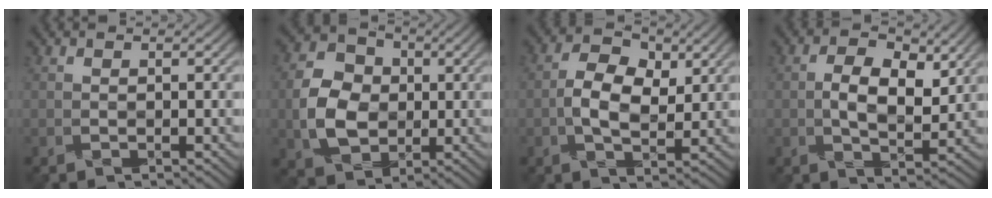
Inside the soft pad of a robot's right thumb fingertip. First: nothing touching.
{"total": 8.0, "force": [-0.4, 6.4, 4.7], "torque": [-0.110, 0.006, -0.014]}
{"total": 5.1, "force": [1.0, 2.9, 4.0], "torque": [-0.079, 0.008, 0.010]}
{"total": 5.8, "force": [1.6, 2.8, 4.8], "torque": [-0.086, 0.002, 0.023]}